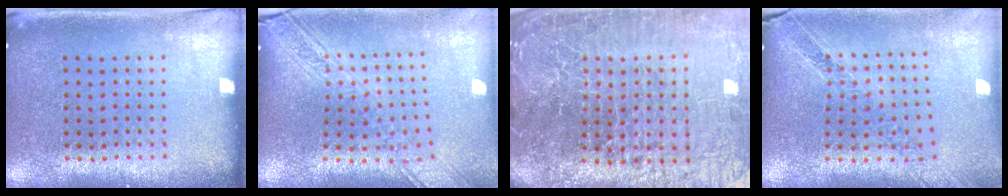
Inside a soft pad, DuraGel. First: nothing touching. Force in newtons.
{"total": 2.8, "press": 2.2, "slide": 1.7}
{"total": 7.6, "press": 6.6, "slide": 3.8}
{"total": 1.0, "press": 1.0, "slide": 0.0}